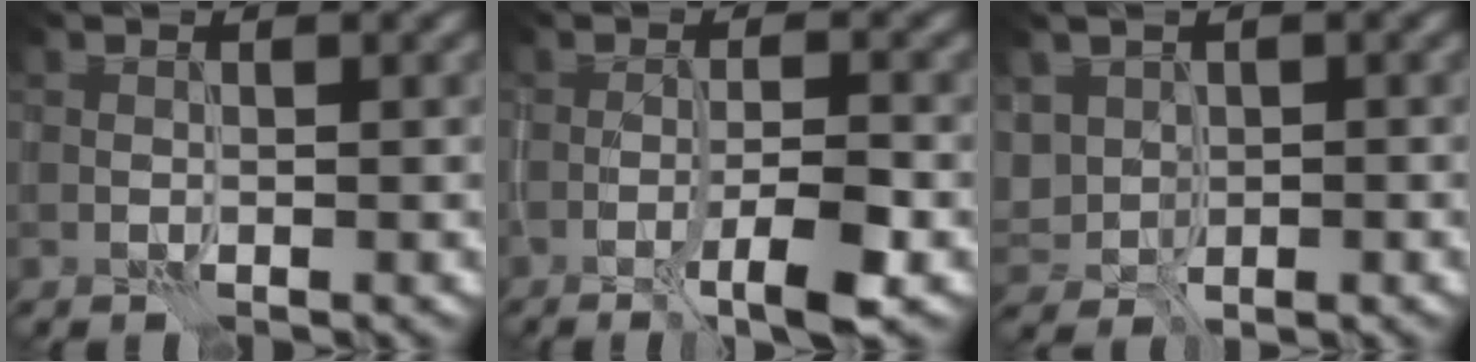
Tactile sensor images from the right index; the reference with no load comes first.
{"total": 4.4, "force": [-2.3, 0.6, 3.8], "torque": [-0.059, 0.007, -0.039]}
{"total": 2.8, "force": [0.6, 2.4, 1.3], "torque": [-0.035, -0.004, 0.018]}